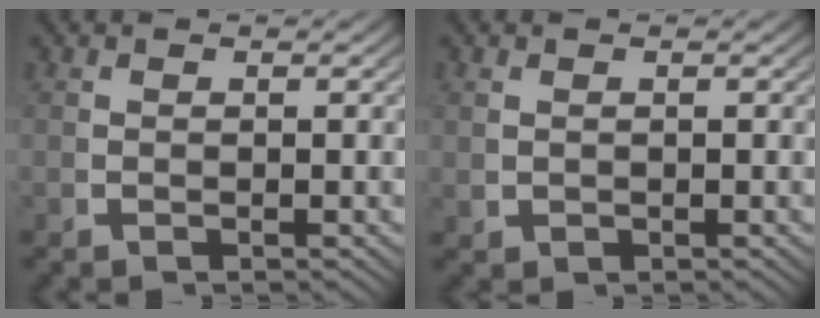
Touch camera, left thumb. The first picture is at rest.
{"total": 1.1, "force": [0.3, 0.9, 0.5], "torque": [-0.014, -0.005, 0.014]}